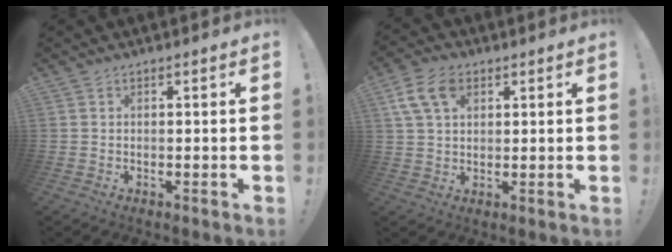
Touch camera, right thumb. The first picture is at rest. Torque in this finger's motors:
{"motor_torque": [-0.24, 0.43, 0.68, 0.11, 0.01]}